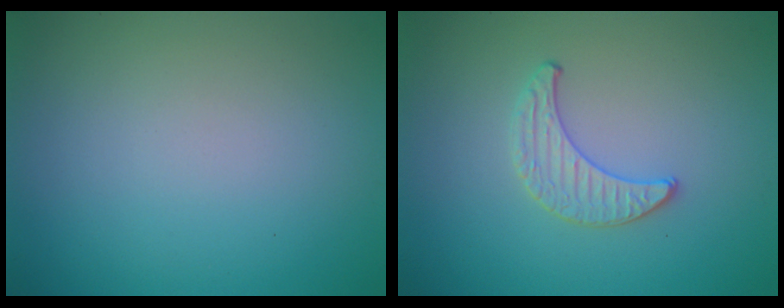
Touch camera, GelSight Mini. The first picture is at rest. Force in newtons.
{"total": 1.3, "press": 1.3, "slide": 0.2}